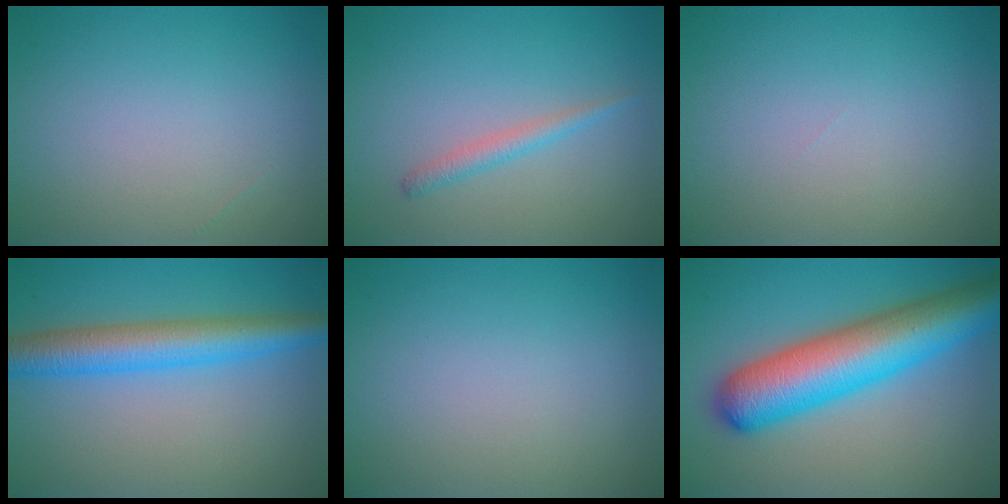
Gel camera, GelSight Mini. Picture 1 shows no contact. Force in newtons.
{"total": 1.5, "press": 1.5, "slide": 0.0}
{"total": 0.0}
{"total": 5.8, "press": 5.8, "slide": 0.2}
{"total": 0.0}
{"total": 10.4, "press": 10.4, "slide": 0.3}